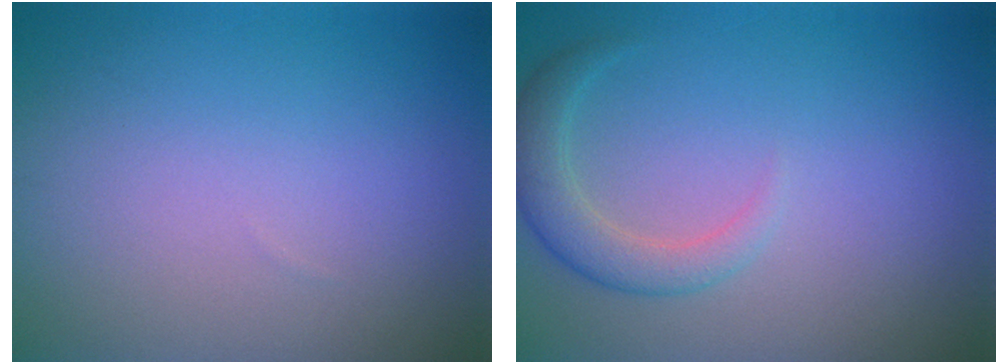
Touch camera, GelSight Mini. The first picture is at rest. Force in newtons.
{"total": 2.7, "press": 2.7, "slide": 0.1}